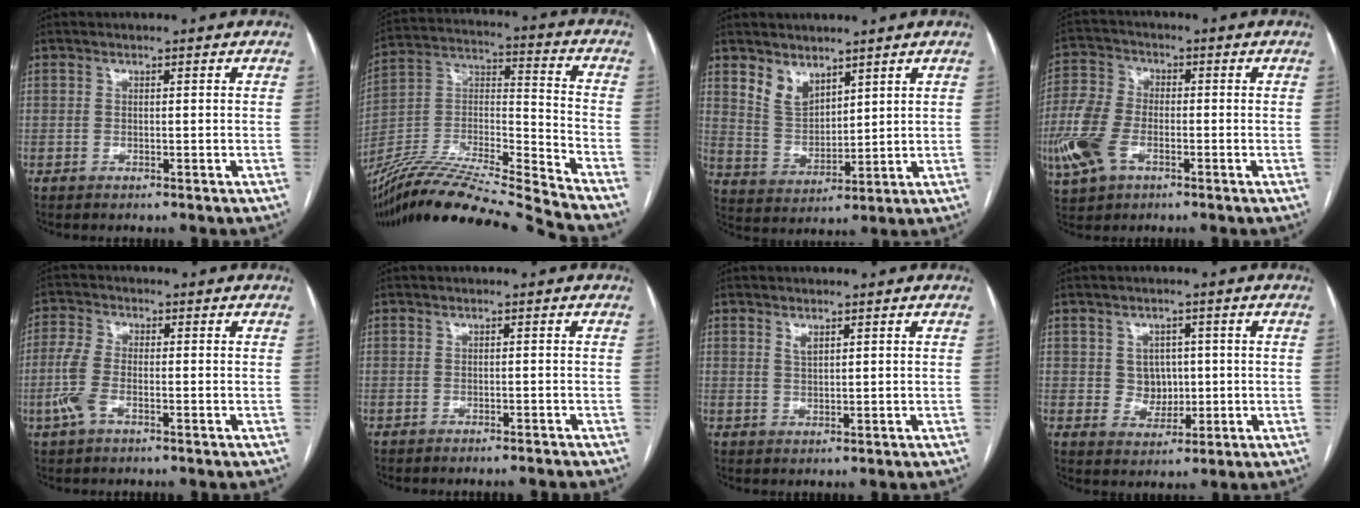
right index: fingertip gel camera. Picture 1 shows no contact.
{"total": 23.6, "force": [-21.6, -1.3, 9.6], "torque": [-0.208, -0.012, -0.376]}
{"total": 6.0, "force": [4.4, 3.4, 2.4], "torque": [-0.050, 0.000, 0.099]}
{"total": 10.4, "force": [-3.8, 6.2, 7.4], "torque": [-0.194, -0.003, -0.076]}
{"total": 4.8, "force": [-1.8, 2.0, 4.0], "torque": [-0.108, -0.003, -0.041]}
{"total": 2.4, "force": [-2.3, -0.1, 0.5], "torque": [-0.005, -0.003, -0.030]}
{"total": 1.5, "force": [0.9, 0.5, 1.0], "torque": [-0.021, 0.000, 0.021]}
{"total": 4.5, "force": [0.5, 4.1, 1.7], "torque": [-0.020, 0.007, 0.015]}